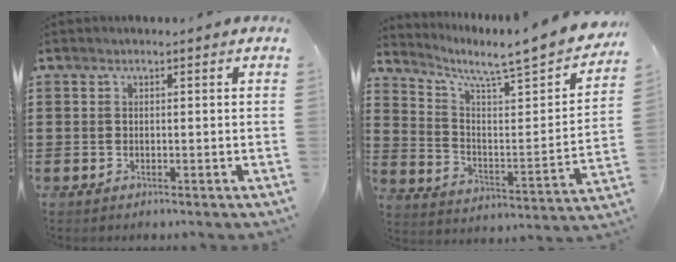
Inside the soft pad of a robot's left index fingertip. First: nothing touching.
{"total": 5.4, "force": [4.6, 0.2, 2.8], "torque": [-0.072, -0.050, 0.065]}